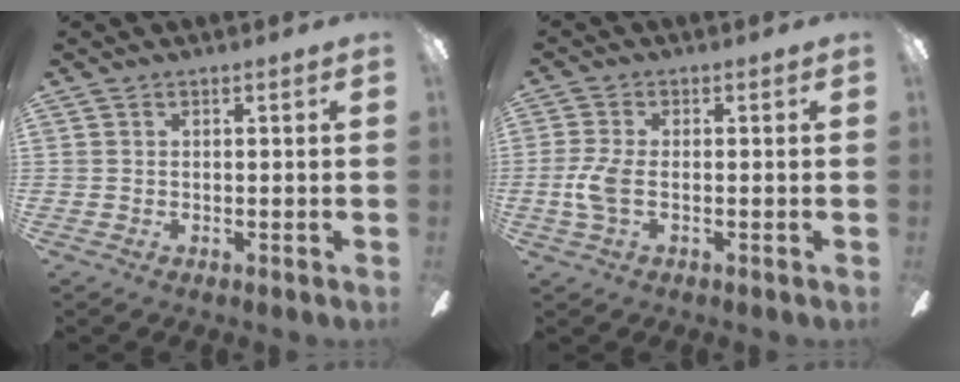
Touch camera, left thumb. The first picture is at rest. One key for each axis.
{"total": 5.8, "fx": -1.0, "fy": 2.5, "fz": 5.2, "tx": -0.114, "ty": 0.000, "tz": -0.021}